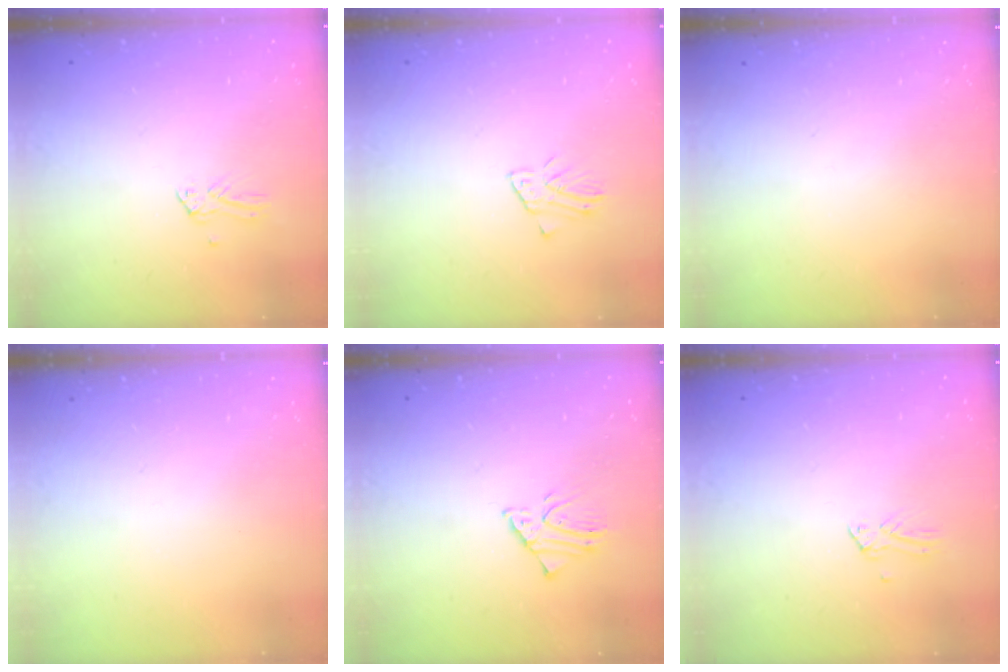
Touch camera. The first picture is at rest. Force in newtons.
{"total": 1.7, "press": 1.6, "slide": 0.1}
{"total": 0.0}
{"total": 0.0}
{"total": 1.7, "press": 1.7, "slide": 0.0}
{"total": 0.0}